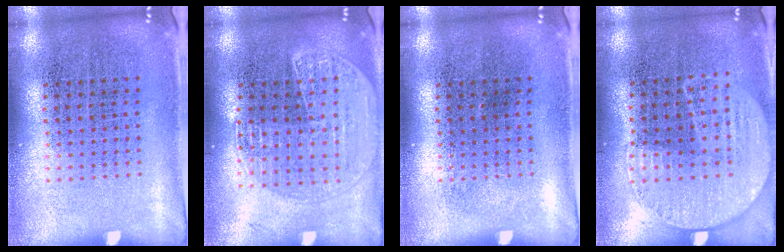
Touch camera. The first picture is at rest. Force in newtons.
{"total": 1.7, "press": 1.6, "slide": 0.6}
{"total": 0.0}
{"total": 1.0, "press": 0.9, "slide": 0.5}